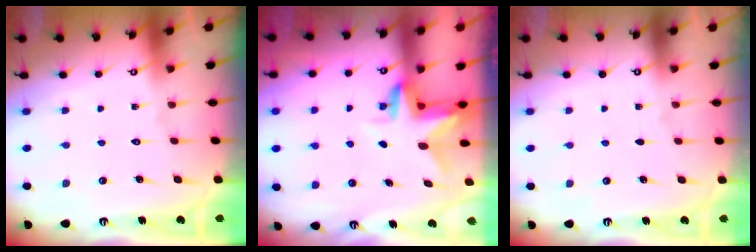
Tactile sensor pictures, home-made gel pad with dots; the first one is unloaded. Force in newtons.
{"total": 3.5, "press": 3.5, "slide": 0.3}
{"total": 0.0}